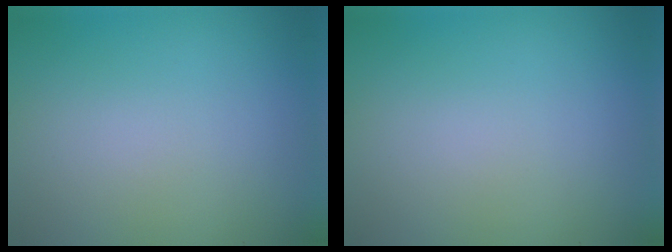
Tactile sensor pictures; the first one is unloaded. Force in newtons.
{"total": 0.0}